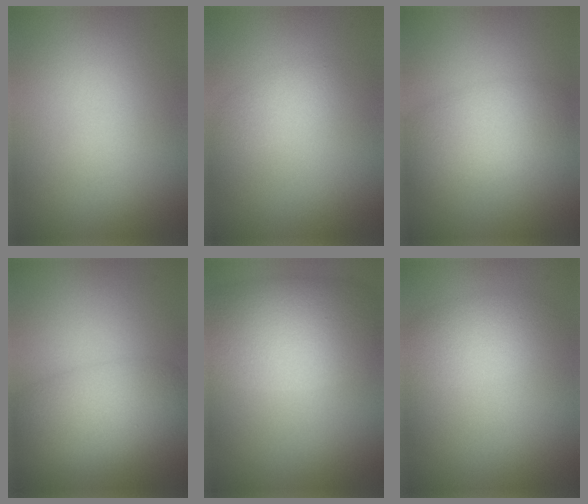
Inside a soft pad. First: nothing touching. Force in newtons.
{"total": 1.4, "press": 1.4, "slide": 0.1}
{"total": 4.4, "press": 4.4, "slide": 0.3}
{"total": 5.6, "press": 5.6, "slide": 0.1}
{"total": 7.6, "press": 7.6, "slide": 0.6}
{"total": 2.7, "press": 2.7, "slide": 0.0}